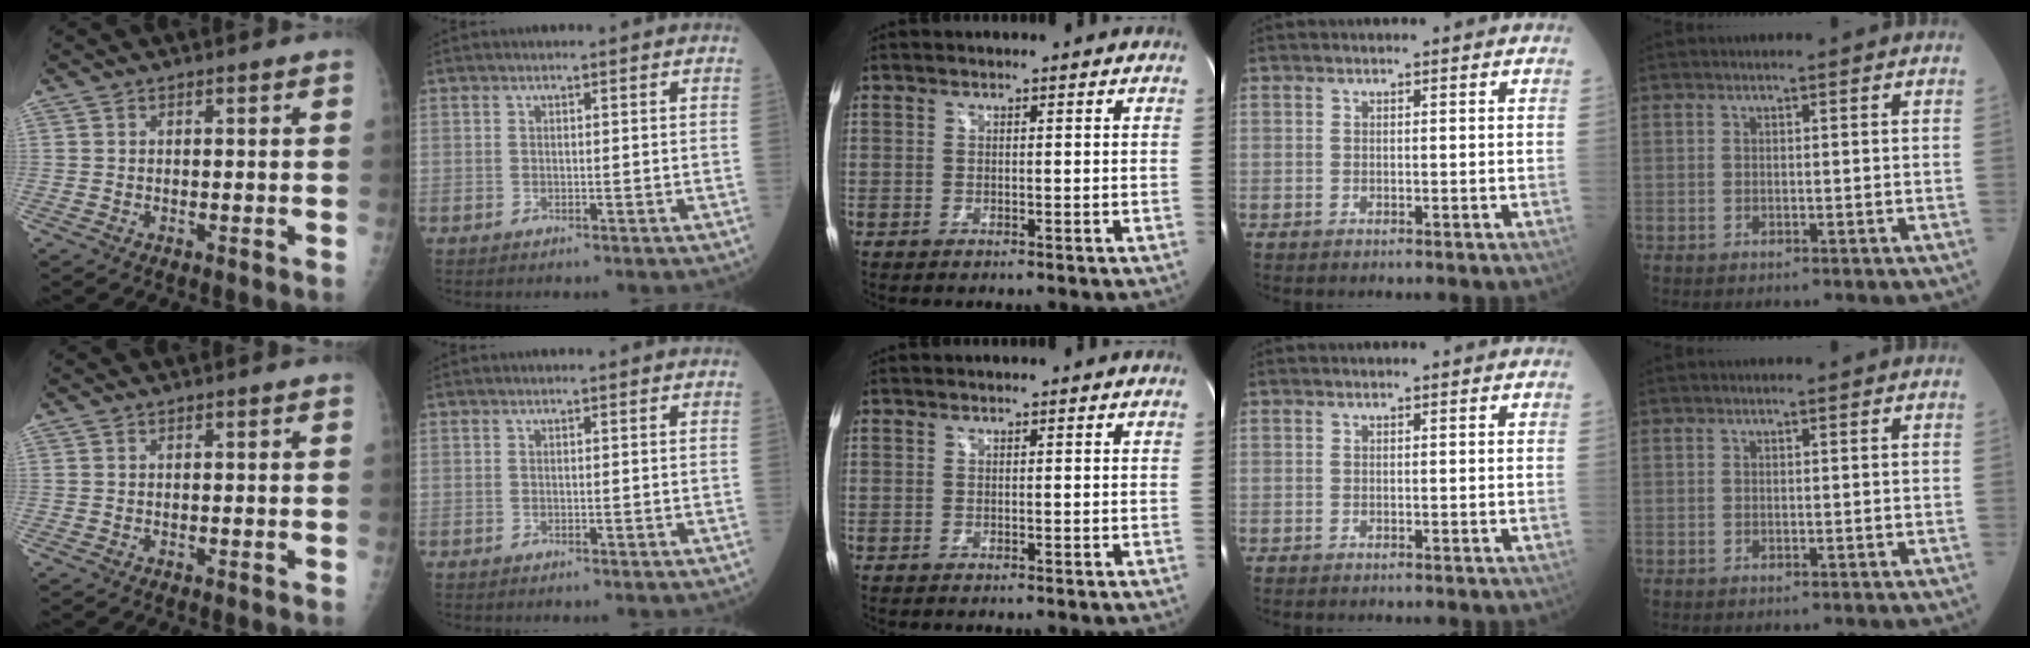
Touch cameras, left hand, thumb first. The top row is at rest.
{}